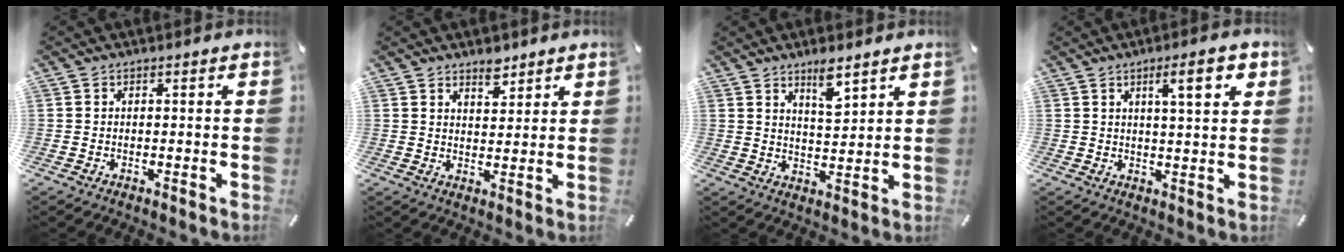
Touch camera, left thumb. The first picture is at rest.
{"total": 4.5, "force": [3.6, 2.4, 1.4], "torque": [-0.001, -0.023, 0.061]}
{"total": 6.0, "force": [5.0, 1.4, 3.1], "torque": [-0.040, -0.034, 0.083]}
{"total": 8.4, "force": [3.7, 1.8, 7.3], "torque": [-0.110, -0.009, 0.051]}